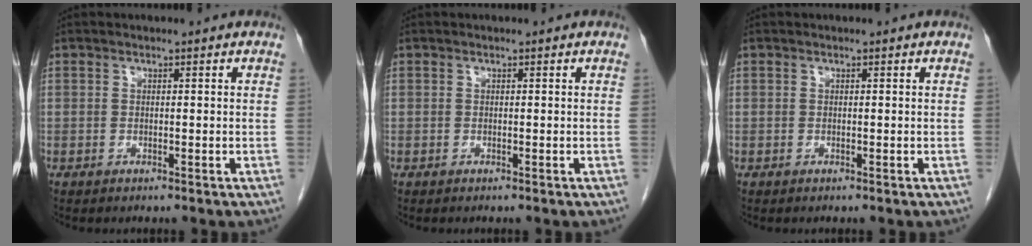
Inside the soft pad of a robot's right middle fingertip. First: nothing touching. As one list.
[{"total": 0.0}, {"total": 0.0}]